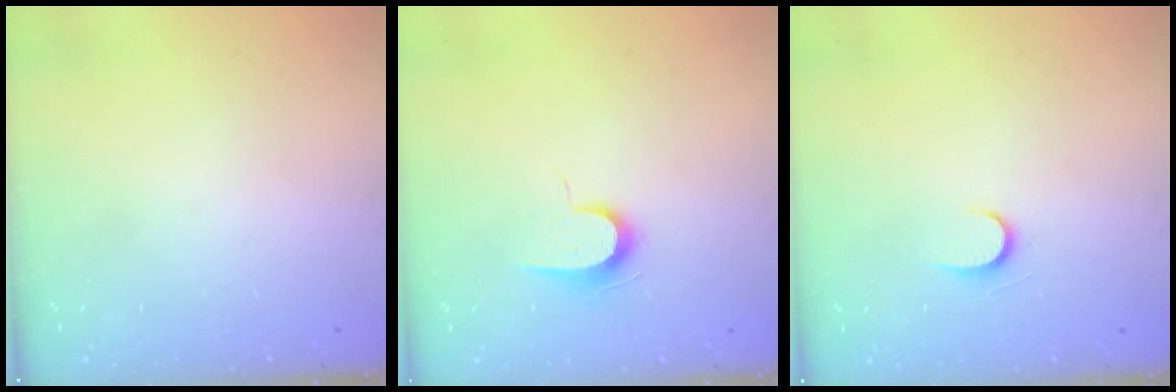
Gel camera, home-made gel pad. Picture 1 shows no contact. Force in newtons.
{"total": 6.4, "press": 6.3, "slide": 0.7}
{"total": 4.9, "press": 4.8, "slide": 0.5}